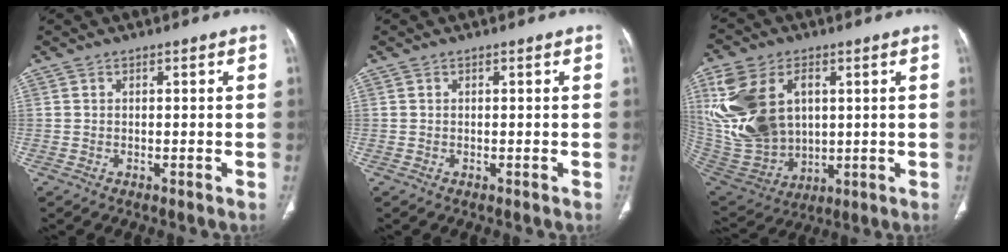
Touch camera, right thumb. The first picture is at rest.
{"total": 0.0}
{"total": 21.4, "force": [4.8, 14.5, 15.0], "torque": [-0.313, -0.018, 0.114]}